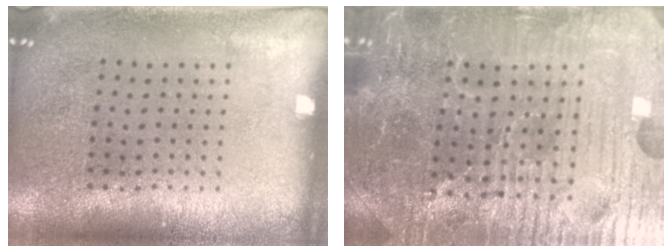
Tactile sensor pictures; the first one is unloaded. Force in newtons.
{"total": 5.5, "press": 5.2, "slide": 1.5}